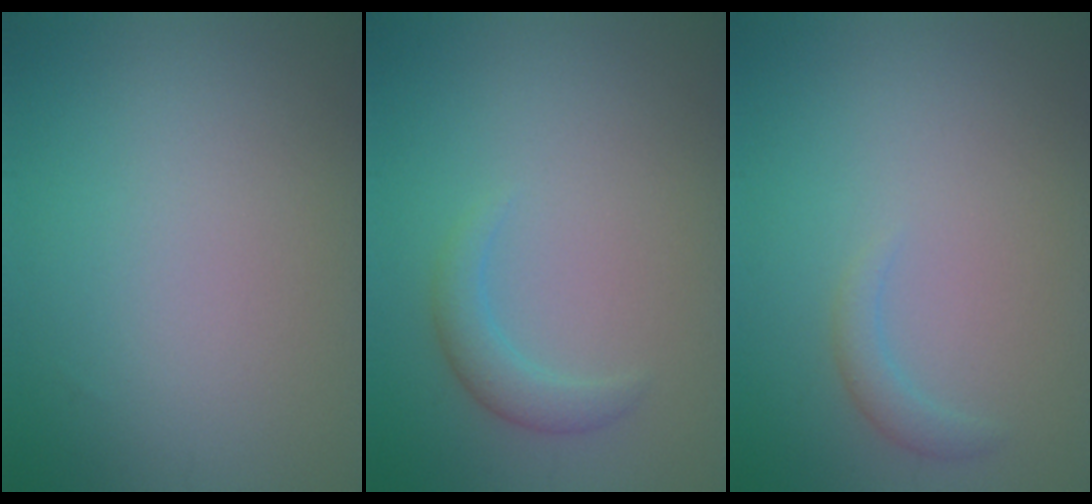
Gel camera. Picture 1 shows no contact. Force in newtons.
{"total": 1.9, "press": 1.9, "slide": 0.1}
{"total": 1.3, "press": 1.3, "slide": 0.1}